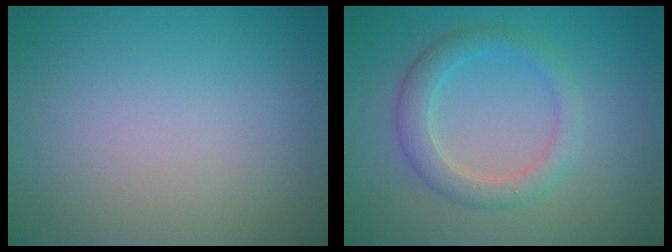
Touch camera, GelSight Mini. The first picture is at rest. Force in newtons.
{"total": 3.0, "press": 3.0, "slide": 0.1}